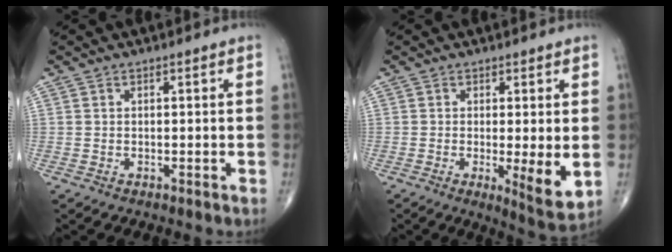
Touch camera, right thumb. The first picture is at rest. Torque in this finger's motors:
{"motor_torque": [0.07, 0.15, -0.13, -0.17, 0.05]}